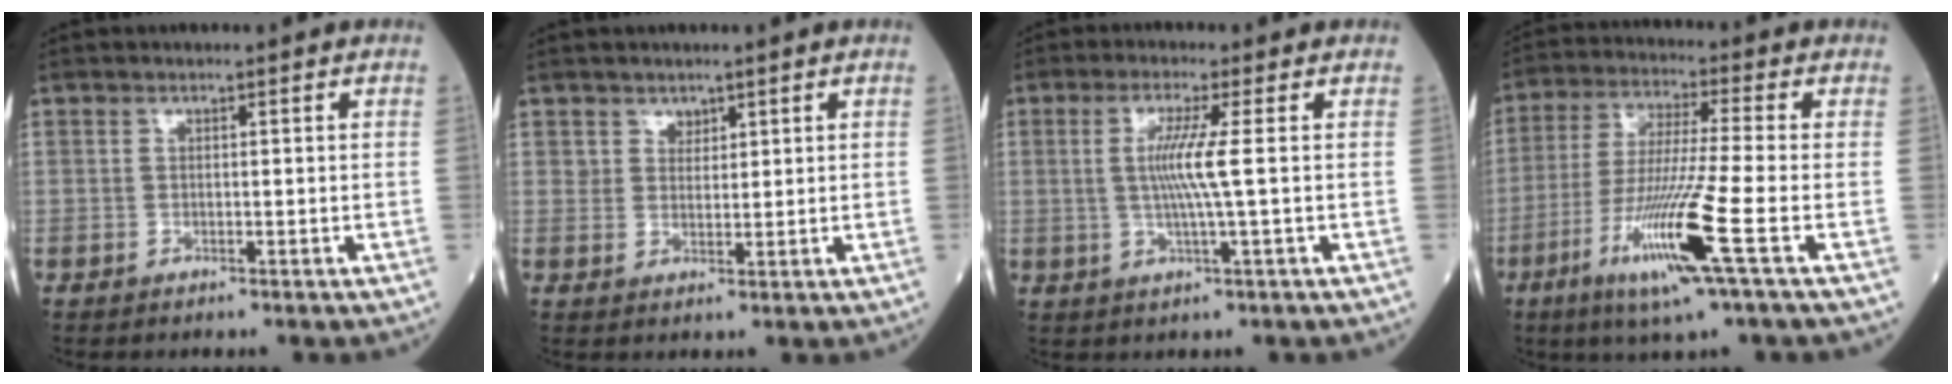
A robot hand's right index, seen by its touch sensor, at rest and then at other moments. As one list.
[{"total": 2.0, "force": [1.5, 1.3, 0.3], "torque": [0.000, -0.001, 0.025]}, {"total": 5.5, "force": [0.6, -1.0, 5.4], "torque": [-0.111, -0.004, 0.013]}, {"total": 13.3, "force": [-5.3, -1.2, 12.1], "torque": [-0.247, -0.029, -0.101]}]